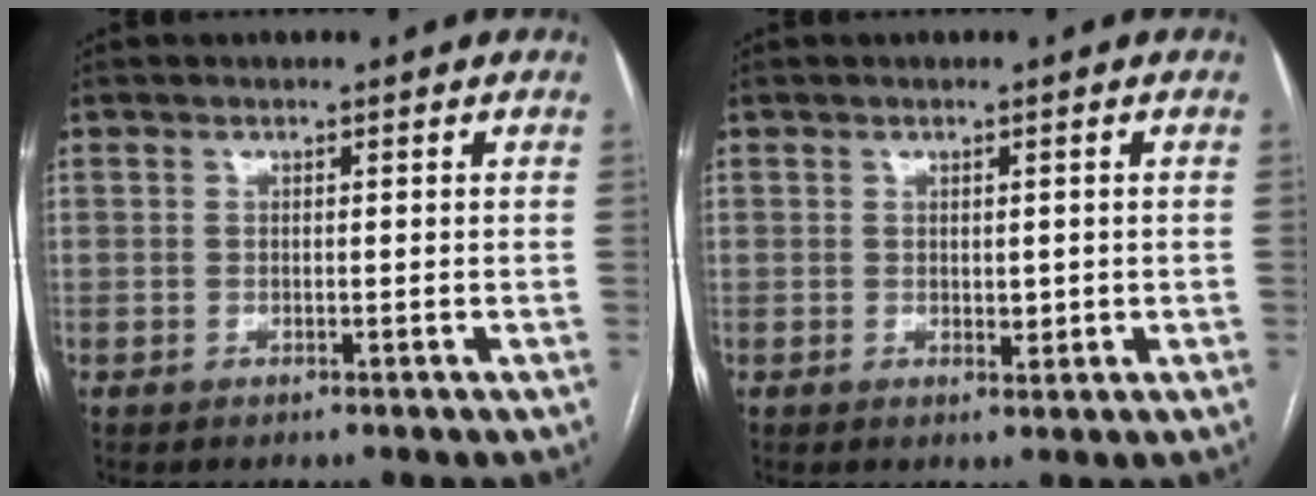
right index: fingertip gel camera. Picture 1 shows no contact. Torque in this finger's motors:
{"motor_torque": [0.02, 0.07, -0.03, 0.00]}